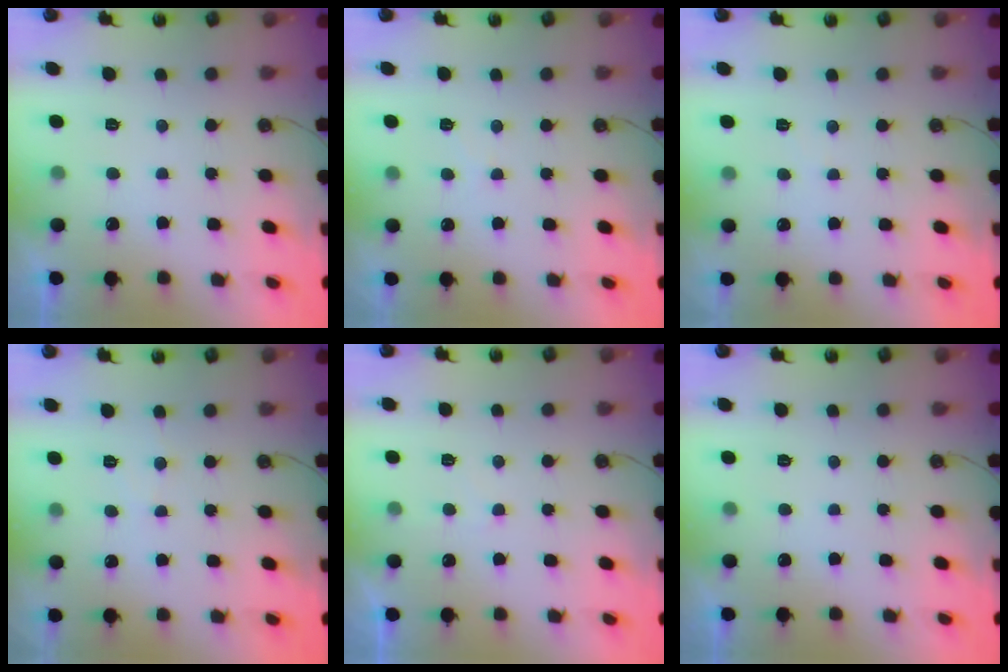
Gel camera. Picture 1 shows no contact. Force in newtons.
{"total": 5.4, "press": 5.4, "slide": 0.8}
{"total": 1.9, "press": 1.9, "slide": 0.4}
{"total": 3.8, "press": 3.8, "slide": 0.4}
{"total": 3.9, "press": 3.9, "slide": 0.5}
{"total": 0.0}